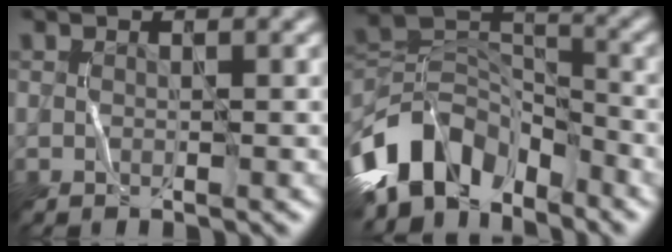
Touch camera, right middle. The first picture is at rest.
{"total": 9.0, "force": [-5.9, 5.2, 4.3], "torque": [-0.070, 0.009, -0.121]}